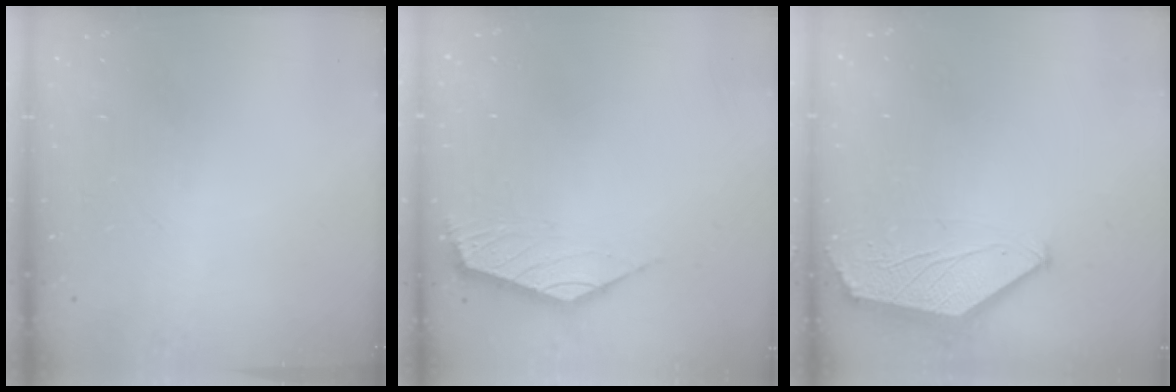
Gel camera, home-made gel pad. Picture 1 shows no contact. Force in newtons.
{"total": 2.7, "press": 2.6, "slide": 0.6}
{"total": 1.6, "press": 1.6, "slide": 0.4}